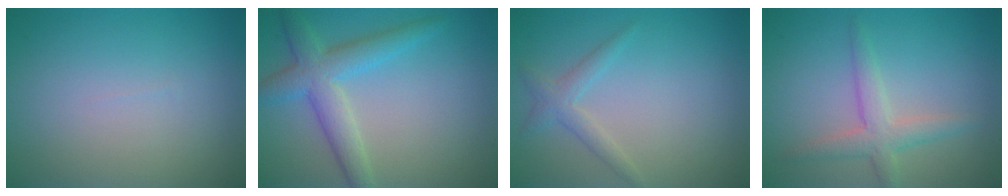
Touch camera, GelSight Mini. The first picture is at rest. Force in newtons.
{"total": 4.6, "press": 4.6, "slide": 0.0}
{"total": 1.8, "press": 1.8, "slide": 0.1}
{"total": 2.9, "press": 2.9, "slide": 0.2}